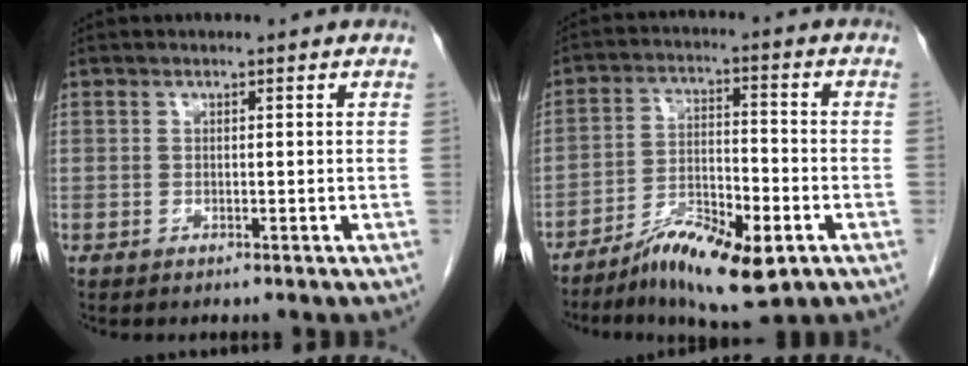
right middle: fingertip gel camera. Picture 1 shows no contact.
{"total": 11.7, "force": [-6.6, 3.0, 9.2], "torque": [-0.164, -0.008, -0.107]}